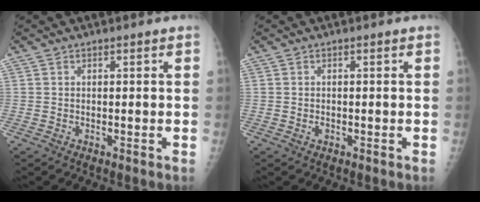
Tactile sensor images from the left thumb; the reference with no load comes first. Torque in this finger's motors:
{"motor_torque": [-0.04, 0.00, 0.07, -0.02, 0.00]}